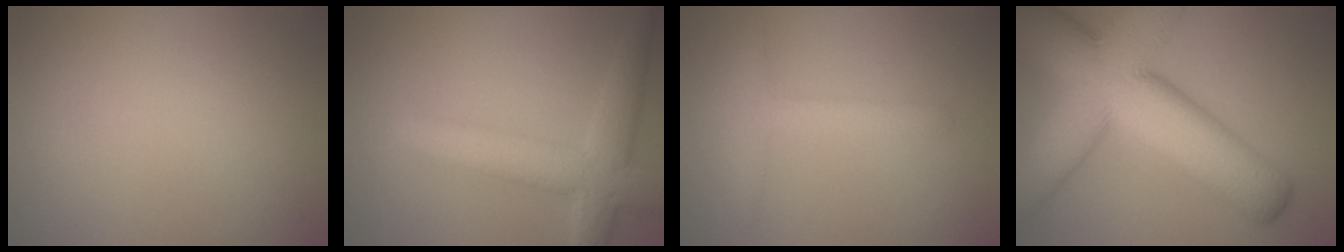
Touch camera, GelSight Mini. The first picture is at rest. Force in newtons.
{"total": 5.3, "press": 5.3, "slide": 0.2}
{"total": 2.3, "press": 2.3, "slide": 0.2}
{"total": 14.5, "press": 14.5, "slide": 0.7}